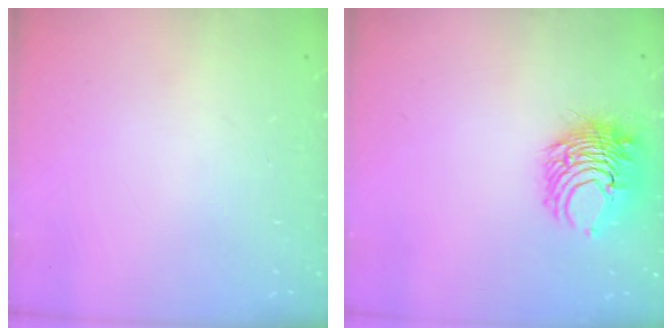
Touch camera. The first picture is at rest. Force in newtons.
{"total": 8.6, "press": 8.5, "slide": 1.1}